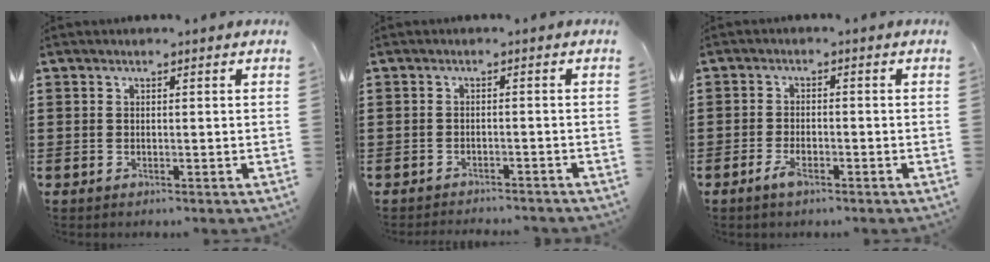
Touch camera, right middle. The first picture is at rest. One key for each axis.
{"total": 1.7, "fx": -1.7, "fy": 0.0, "fz": 0.0, "tx": -0.005, "ty": 0.001, "tz": -0.037}
{"total": 3.1, "fx": -1.9, "fy": 1.1, "fz": 2.2, "tx": -0.052, "ty": -0.002, "tz": -0.040}